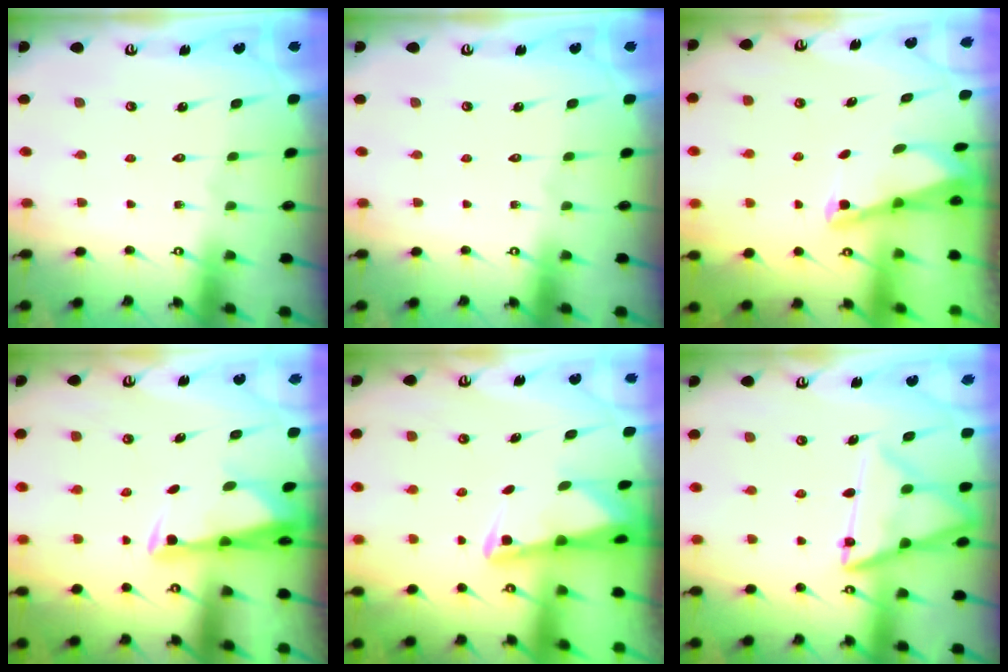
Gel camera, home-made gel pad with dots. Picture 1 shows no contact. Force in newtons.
{"total": 0.0}
{"total": 2.0, "press": 2.0, "slide": 0.4}
{"total": 2.8, "press": 2.6, "slide": 0.9}
{"total": 2.7, "press": 2.6, "slide": 0.6}
{"total": 14.8, "press": 14.8, "slide": 1.4}